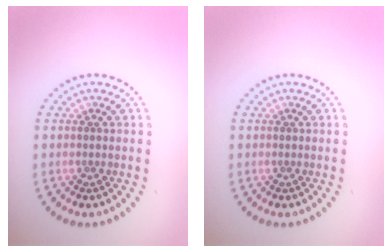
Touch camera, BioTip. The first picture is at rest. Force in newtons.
{"total": 0.0}